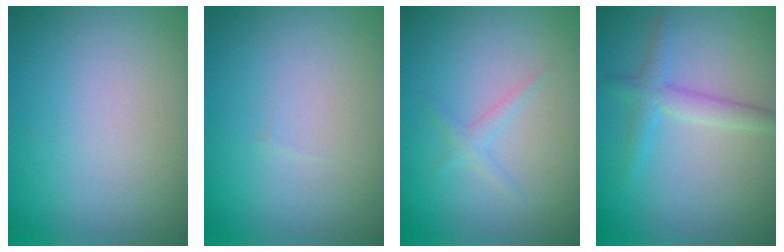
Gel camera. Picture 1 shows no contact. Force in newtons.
{"total": 0.0}
{"total": 1.1, "press": 1.1, "slide": 0.0}
{"total": 2.3, "press": 2.3, "slide": 0.1}